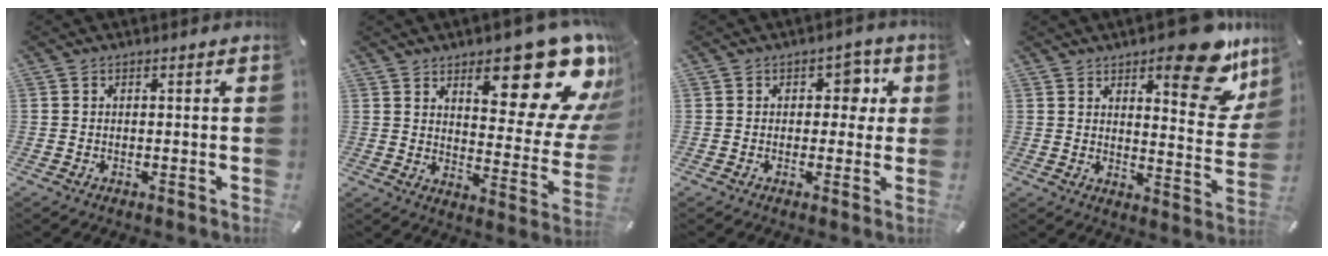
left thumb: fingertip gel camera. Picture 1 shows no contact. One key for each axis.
{"total": 22.6, "fx": 13.6, "fy": 9.9, "fz": 15.1, "tx": -0.180, "ty": -0.107, "tz": 0.223}
{"total": 5.1, "fx": 1.3, "fy": 3.7, "fz": 3.3, "tx": -0.023, "ty": -0.007, "tz": 0.009}
{"total": 18.4, "fx": 11.6, "fy": 7.2, "fz": 12.4, "tx": -0.144, "ty": -0.082, "tz": 0.183}